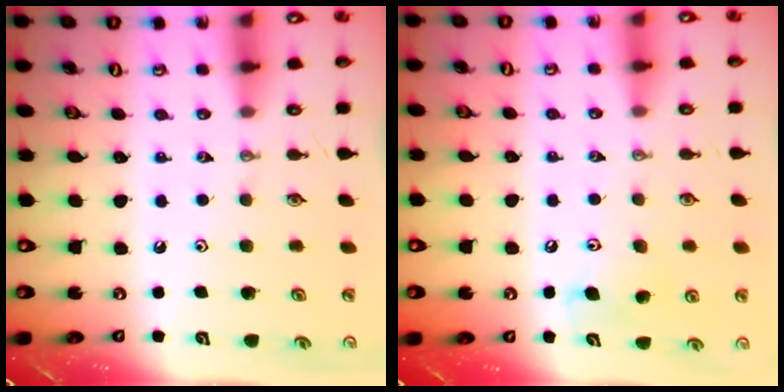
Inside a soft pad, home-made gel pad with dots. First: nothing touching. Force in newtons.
{"total": 7.4, "press": 7.1, "slide": 2.2}